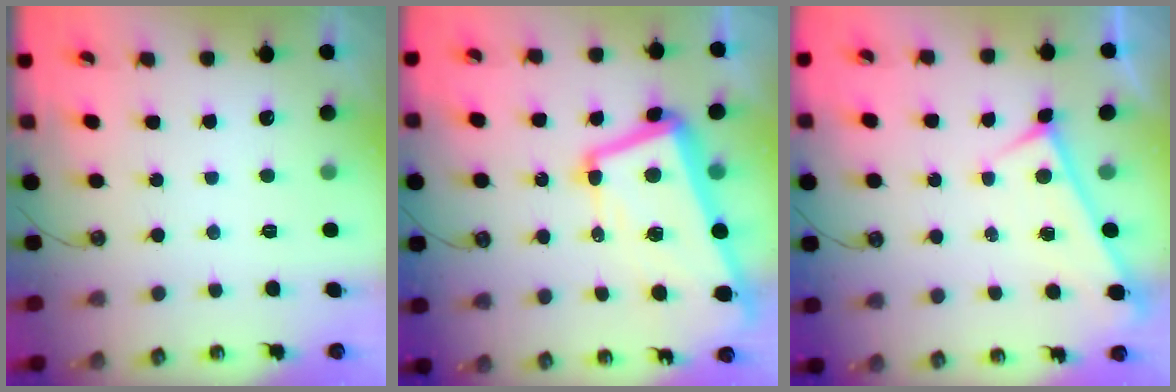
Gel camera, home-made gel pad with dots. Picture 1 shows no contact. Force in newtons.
{"total": 12.6, "press": 12.4, "slide": 2.4}
{"total": 0.0}